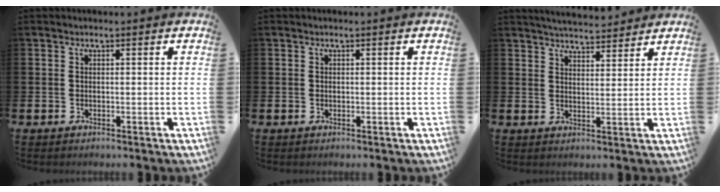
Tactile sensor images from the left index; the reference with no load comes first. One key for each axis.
{"total": 0.0}
{"total": 5.0, "fx": 5.0, "fy": 0.6, "fz": 0.3, "tx": -0.014, "ty": -0.025, "tz": 0.091}